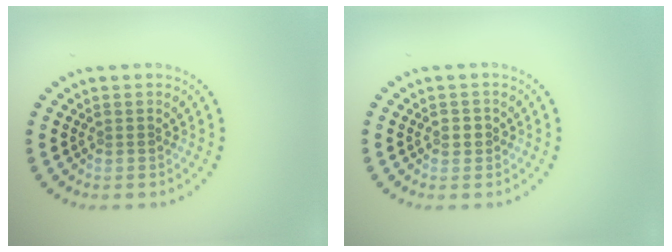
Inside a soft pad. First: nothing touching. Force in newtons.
{"total": 1.2, "press": 1.1, "slide": 0.5}